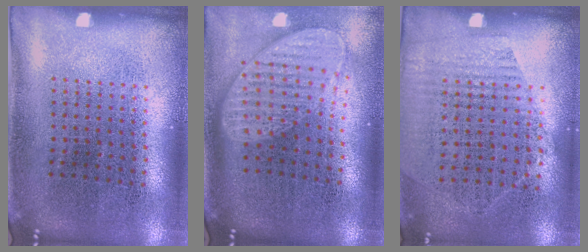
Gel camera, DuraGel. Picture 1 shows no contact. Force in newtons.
{"total": 2.0, "press": 1.5, "slide": 1.3}
{"total": 1.2, "press": 1.0, "slide": 0.7}